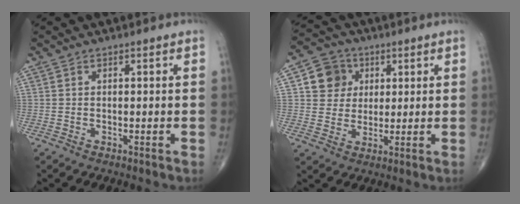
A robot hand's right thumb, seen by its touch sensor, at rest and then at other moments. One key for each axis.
{"total": 7.9, "fx": 2.3, "fy": 7.1, "fz": 2.4, "tx": -0.011, "ty": -0.003, "tz": 0.036}